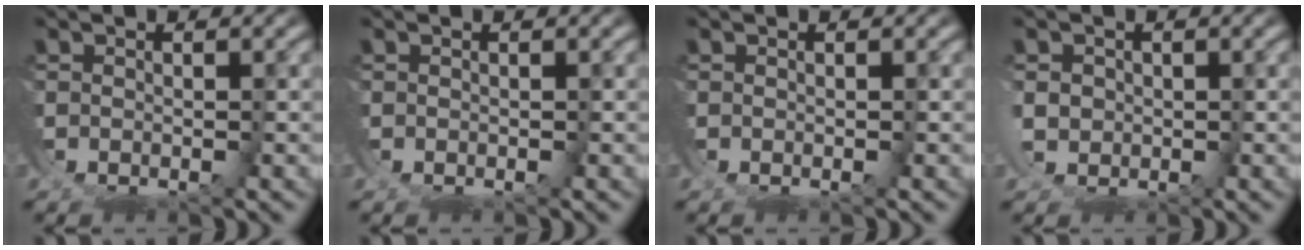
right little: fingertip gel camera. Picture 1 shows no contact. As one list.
[{"total": 0.0}, {"total": 0.0}, {"total": 3.2, "force": [0.0, 2.9, 1.4], "torque": [-0.035, -0.016, 0.008]}]